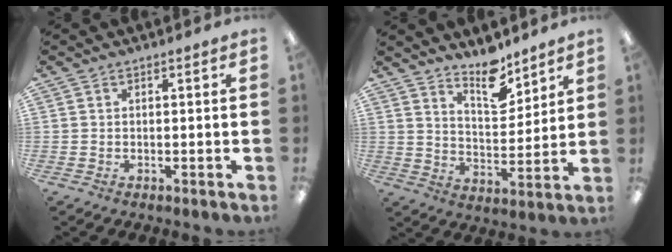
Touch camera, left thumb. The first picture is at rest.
{"total": 10.5, "force": [8.4, 4.2, 4.6], "torque": [-0.059, -0.058, 0.149]}